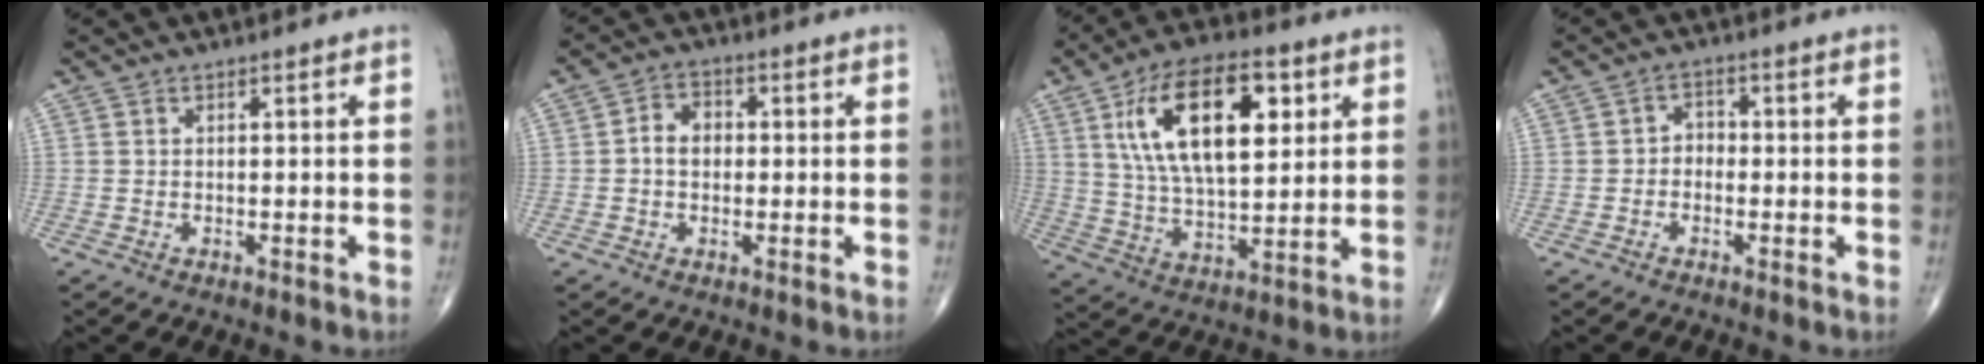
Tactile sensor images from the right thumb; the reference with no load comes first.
{"total": 4.5, "force": [-0.1, 3.5, 2.9], "torque": [-0.039, 0.016, -0.009]}
{"total": 19.7, "force": [6.6, 9.2, 16.1], "torque": [-0.255, -0.012, 0.115]}
{"total": 2.4, "force": [-0.8, 1.9, 1.2], "torque": [-0.002, 0.012, -0.024]}